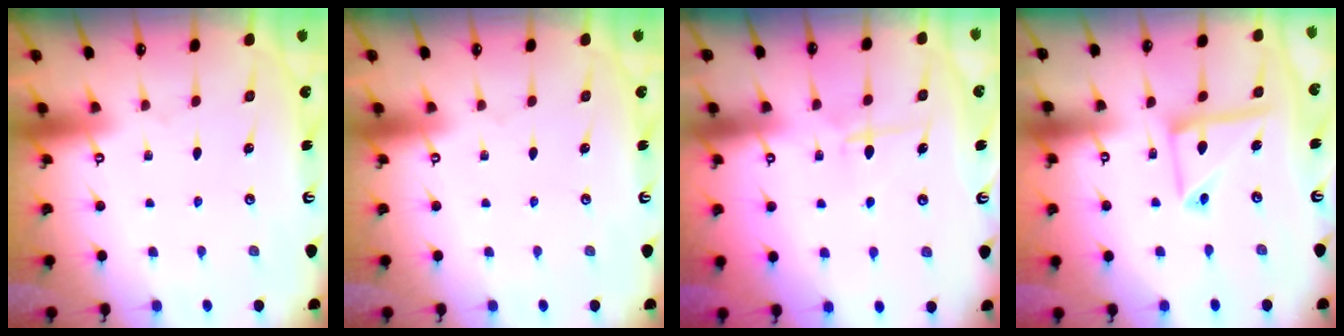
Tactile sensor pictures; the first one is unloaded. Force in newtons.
{"total": 0.0}
{"total": 5.9, "press": 5.9, "slide": 0.9}
{"total": 11.2, "press": 11.2, "slide": 1.0}